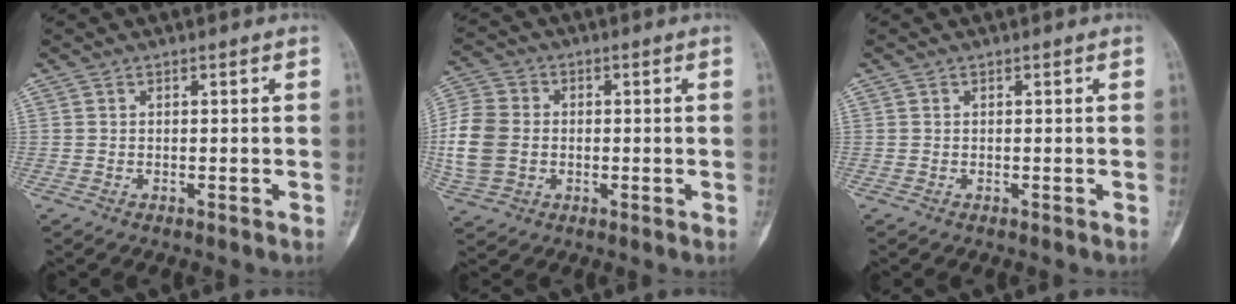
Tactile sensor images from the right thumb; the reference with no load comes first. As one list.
[{"total": 12.8, "force": [-0.9, 10.1, 7.8], "torque": [-0.178, 0.010, -0.018]}, {"total": 0.0}]